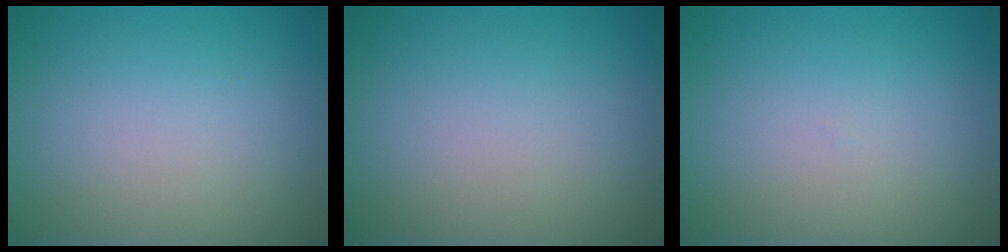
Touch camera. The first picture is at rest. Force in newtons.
{"total": 0.0}
{"total": 0.0}